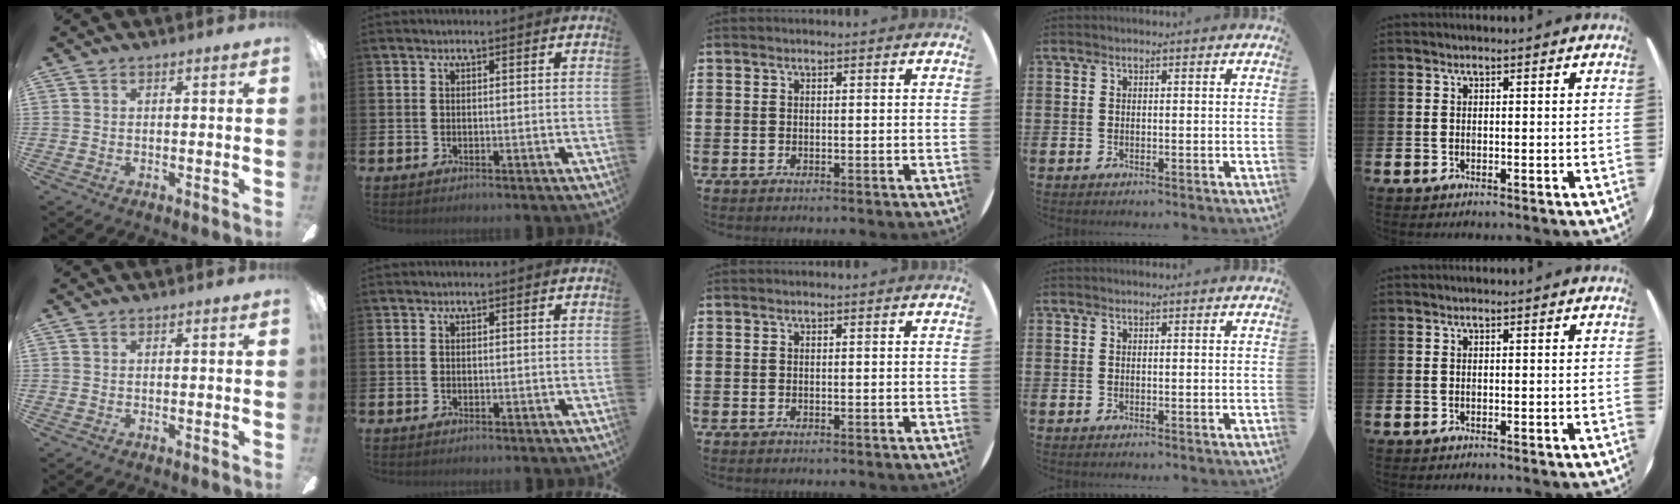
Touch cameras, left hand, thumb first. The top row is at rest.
{}